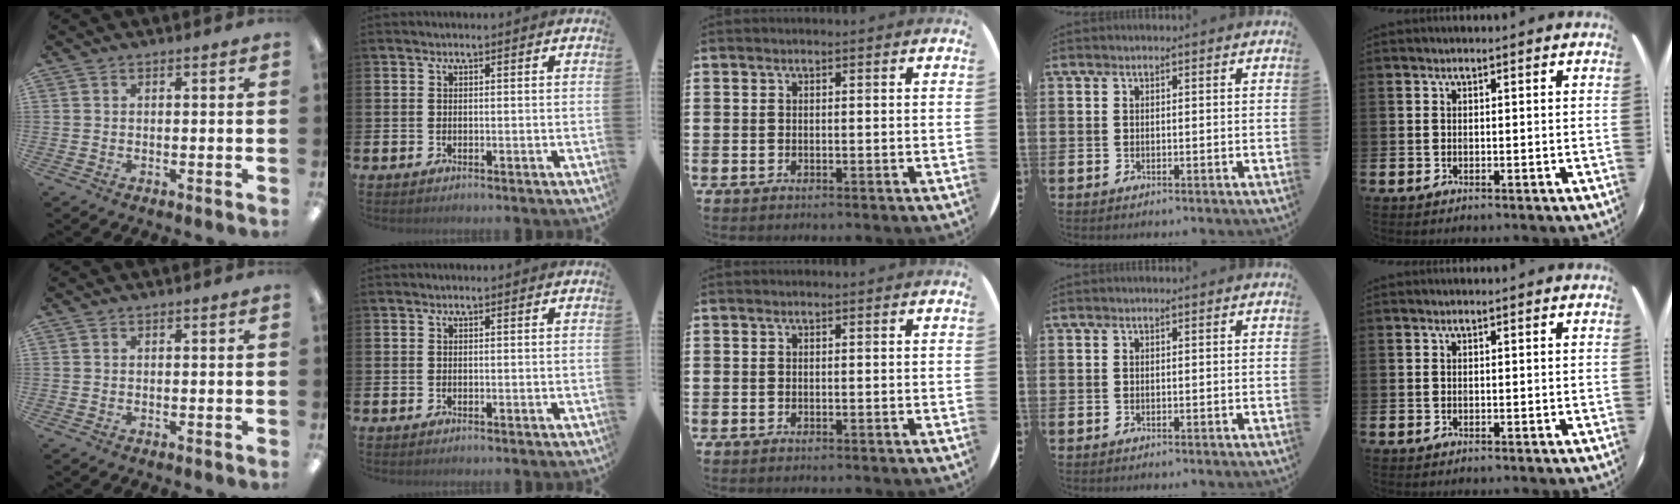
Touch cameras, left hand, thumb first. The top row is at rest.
{}